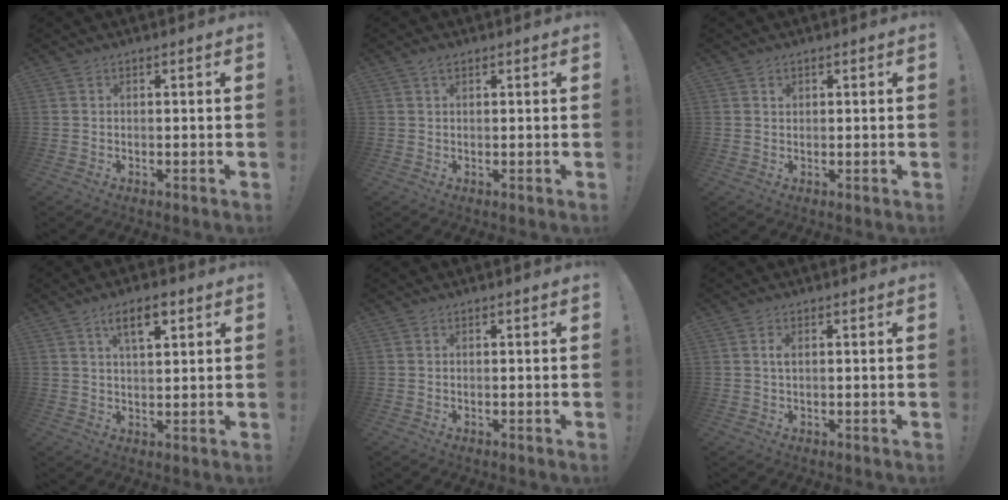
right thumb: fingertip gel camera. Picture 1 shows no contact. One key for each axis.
{"total": 1.7, "fx": 1.0, "fy": 0.8, "fz": 1.0, "tx": -0.018, "ty": 0.001, "tz": 0.018}
{"total": 0.9, "fx": 0.5, "fy": 0.7, "fz": 0.1, "tx": 0.014, "ty": -0.006, "tz": 0.007}
{"total": 6.9, "fx": 3.5, "fy": 2.7, "fz": 5.2, "tx": -0.080, "ty": -0.007, "tz": 0.057}
{"total": 0.0}
{"total": 1.5, "fx": 0.3, "fy": 0.7, "fz": 1.3, "tx": -0.020, "ty": 0.001, "tz": 0.003}